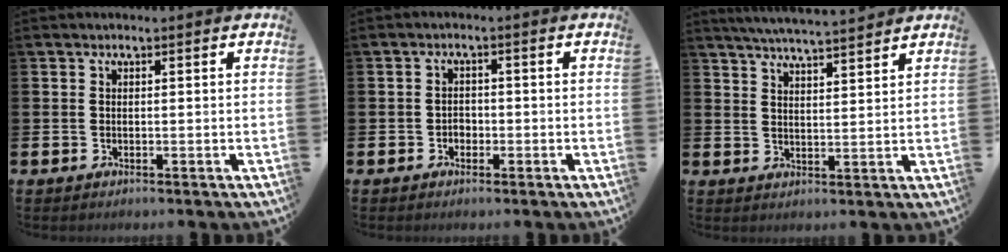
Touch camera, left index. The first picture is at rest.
{"total": 1.6, "force": [-0.7, 1.3, 0.5], "torque": [-0.009, 0.002, -0.017]}
{"total": 5.5, "force": [5.3, -0.3, 1.1], "torque": [-0.042, -0.025, 0.096]}